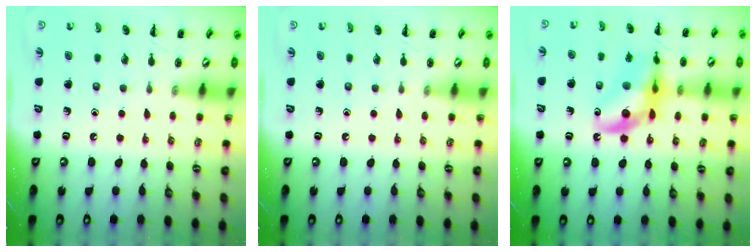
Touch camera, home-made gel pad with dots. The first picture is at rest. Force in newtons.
{"total": 0.0}
{"total": 14.8, "press": 14.4, "slide": 3.3}